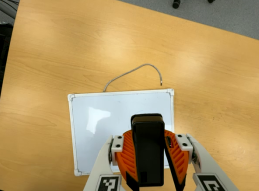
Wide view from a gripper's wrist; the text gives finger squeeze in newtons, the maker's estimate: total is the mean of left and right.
{"total": 11.3, "left": 10.4, "right": 12.2}